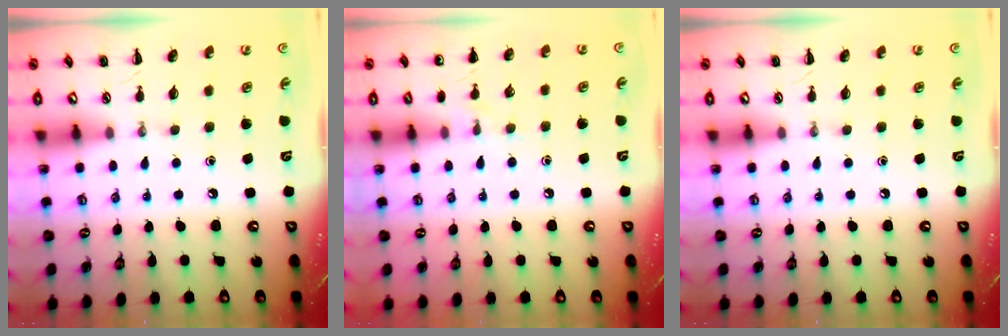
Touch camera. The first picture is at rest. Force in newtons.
{"total": 5.4, "press": 5.2, "slide": 1.7}
{"total": 0.0}